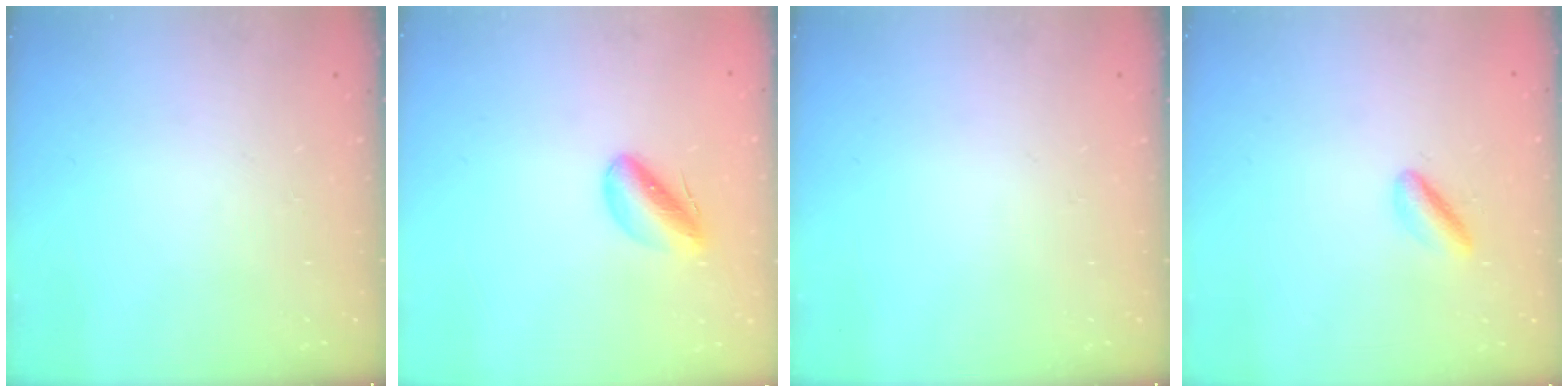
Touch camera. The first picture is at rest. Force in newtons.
{"total": 6.2, "press": 5.9, "slide": 2.0}
{"total": 0.0}
{"total": 3.2, "press": 3.2, "slide": 0.1}